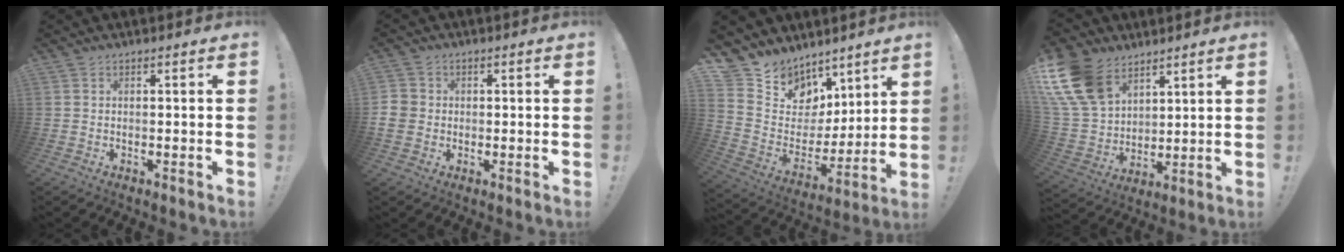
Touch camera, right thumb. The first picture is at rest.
{"total": 4.2, "force": [-0.2, 4.1, 0.9], "torque": [-0.025, 0.005, -0.005]}
{"total": 9.9, "force": [7.2, 6.9, 0.1], "torque": [-0.013, -0.079, 0.149]}
{"total": 17.7, "force": [10.1, 11.3, 9.0], "torque": [-0.182, -0.055, 0.196]}